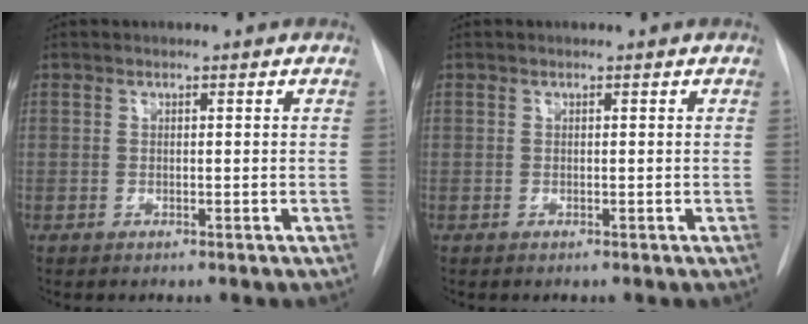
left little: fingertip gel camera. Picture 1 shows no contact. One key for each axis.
{"total": 0.0}